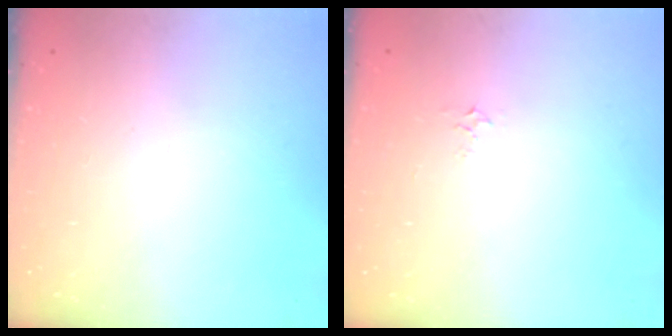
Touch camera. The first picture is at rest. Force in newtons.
{"total": 3.2, "press": 3.1, "slide": 0.5}